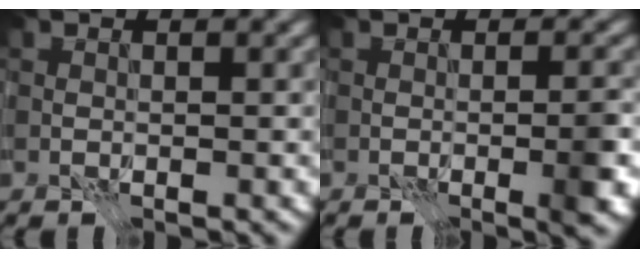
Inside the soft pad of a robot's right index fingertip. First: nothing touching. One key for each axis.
{"total": 3.3, "fx": -1.0, "fy": 0.6, "fz": 3.1, "tx": -0.043, "ty": 0.005, "tz": -0.019}